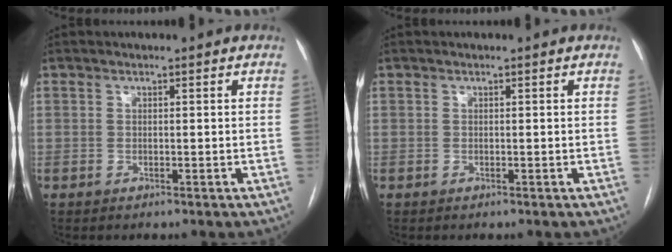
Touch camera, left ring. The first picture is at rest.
{"total": 0.0}